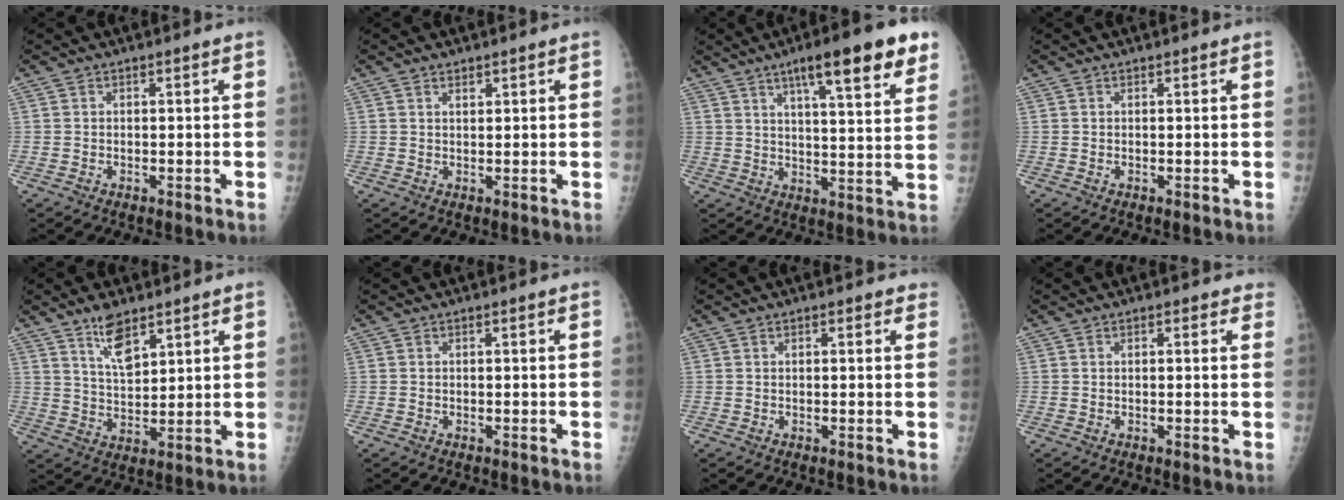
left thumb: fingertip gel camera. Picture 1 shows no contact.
{"total": 1.1, "force": [0.8, 0.5, 0.5], "torque": [-0.004, -0.005, 0.014]}
{"total": 16.3, "force": [9.6, 3.1, 12.8], "torque": [-0.157, -0.034, 0.136]}
{"total": 0.0}
{"total": 7.2, "force": [4.8, 2.9, 4.5], "torque": [-0.066, -0.033, 0.091]}
{"total": 0.0}
{"total": 1.2, "force": [0.8, 0.6, 0.6], "torque": [0.002, -0.002, 0.005]}
{"total": 1.4, "force": [1.0, 0.7, 0.7], "torque": [0.007, -0.001, 0.004]}